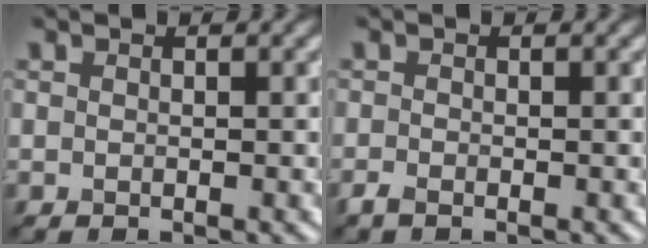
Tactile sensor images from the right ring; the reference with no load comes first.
{"total": 0.9, "force": [-0.7, 0.3, 0.5], "torque": [-0.013, -0.002, -0.016]}